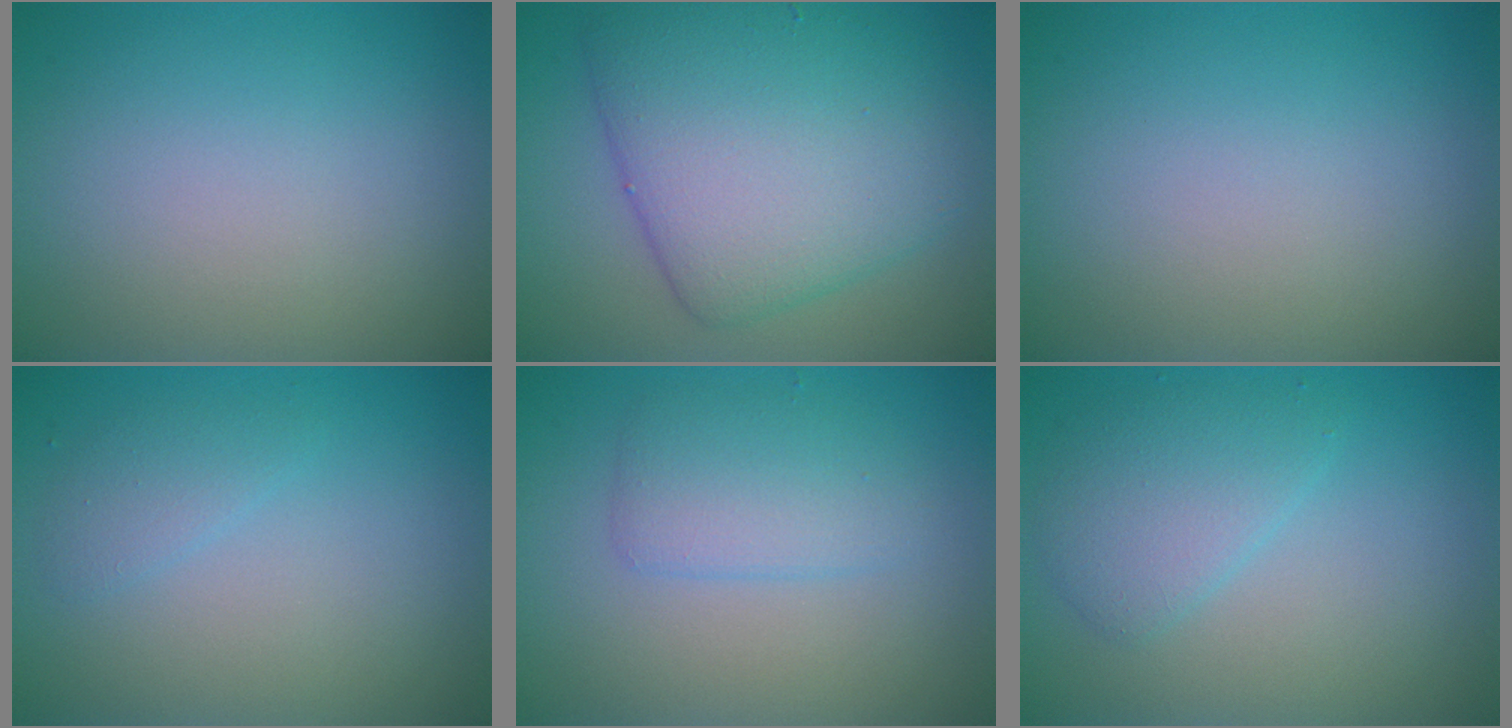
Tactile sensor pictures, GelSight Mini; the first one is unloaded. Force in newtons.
{"total": 9.2, "press": 9.2, "slide": 0.3}
{"total": 0.0}
{"total": 1.3, "press": 1.3, "slide": 0.0}
{"total": 2.9, "press": 2.9, "slide": 0.2}
{"total": 3.0, "press": 3.0, "slide": 0.2}